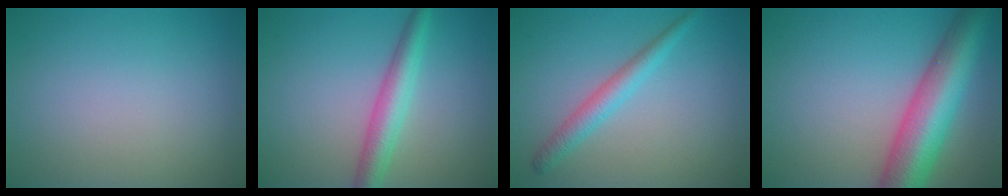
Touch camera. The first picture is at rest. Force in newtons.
{"total": 3.8, "press": 3.8, "slide": 0.1}
{"total": 2.5, "press": 2.5, "slide": 0.0}
{"total": 9.5, "press": 9.5, "slide": 0.2}